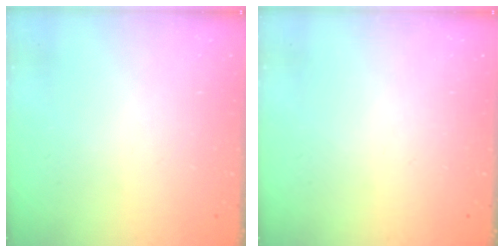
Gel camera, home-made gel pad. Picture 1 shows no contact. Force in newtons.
{"total": 0.0}